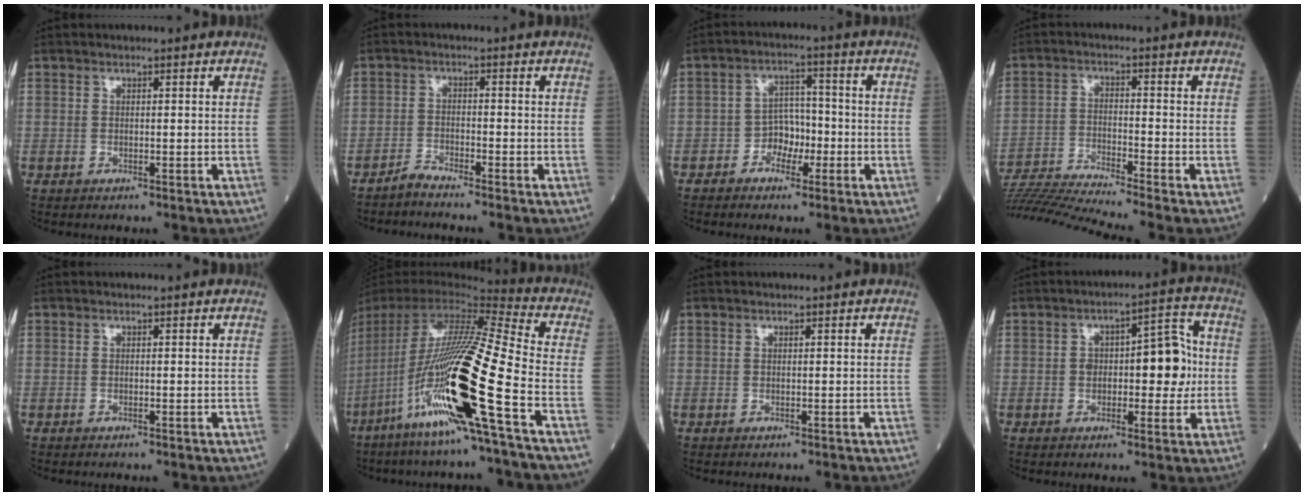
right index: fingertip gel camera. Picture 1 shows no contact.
{"total": 2.2, "force": [-2.2, -0.4, 0.2], "torque": [-0.007, -0.010, -0.045]}
{"total": 4.6, "force": [-2.0, 3.2, 2.7], "torque": [-0.039, 0.013, -0.039]}
{"total": 12.3, "force": [-11.2, -3.3, 3.9], "torque": [-0.058, -0.015, -0.194]}
{"total": 0.0}
{"total": 24.5, "force": [-8.9, -0.4, 22.8], "torque": [-0.467, -0.042, -0.178]}
{"total": 0.0}
{"total": 9.6, "force": [0.2, 3.9, 8.7], "torque": [-0.119, 0.030, 0.006]}